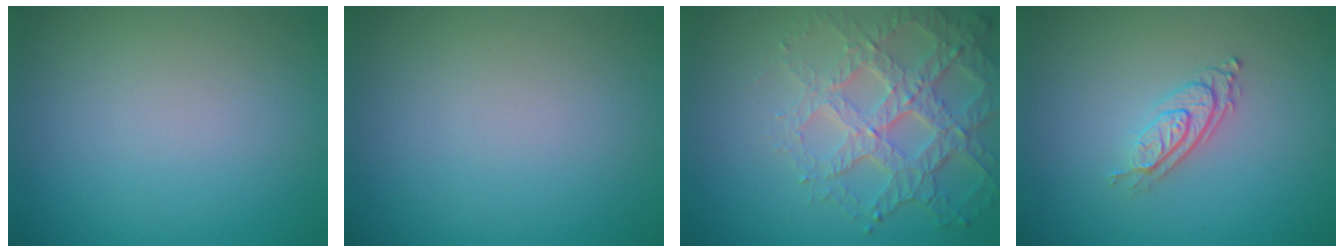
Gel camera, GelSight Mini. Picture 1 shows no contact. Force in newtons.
{"total": 0.0}
{"total": 6.3, "press": 4.8, "slide": 4.1}
{"total": 2.7, "press": 2.0, "slide": 1.9}